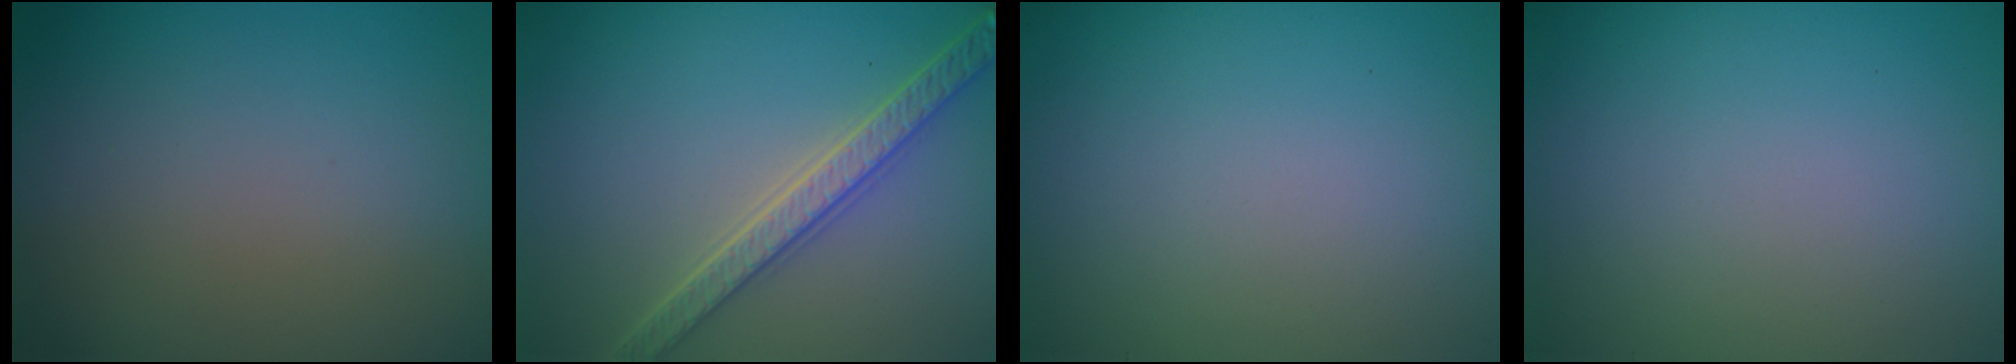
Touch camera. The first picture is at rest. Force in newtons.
{"total": 4.2, "press": 3.6, "slide": 2.3}
{"total": 0.0}
{"total": 0.0}